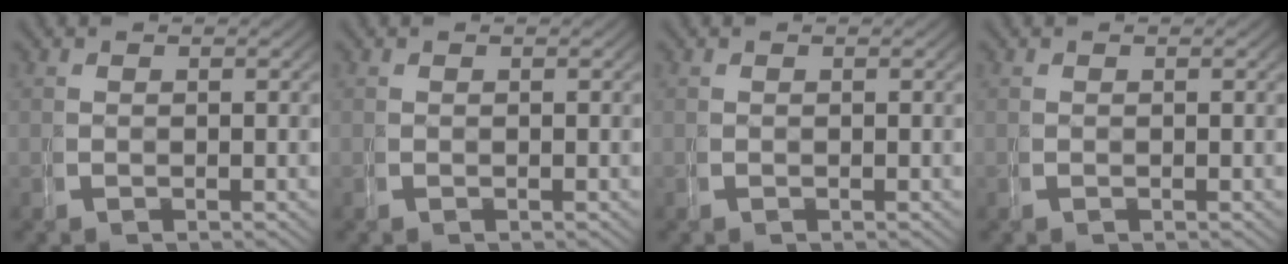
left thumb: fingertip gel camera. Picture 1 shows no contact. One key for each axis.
{"total": 0.0}
{"total": 0.0}
{"total": 0.0}